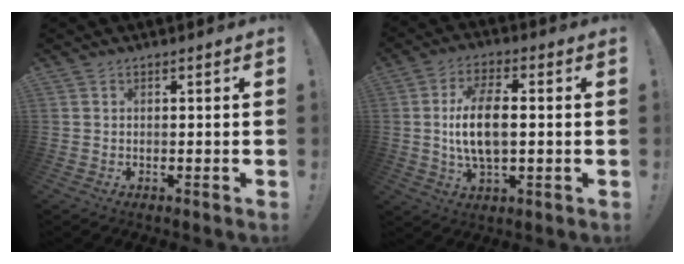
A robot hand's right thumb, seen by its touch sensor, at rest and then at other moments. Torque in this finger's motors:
{"motor_torque": [-0.02, 0.75, 0.59, 0.51, 0.15]}